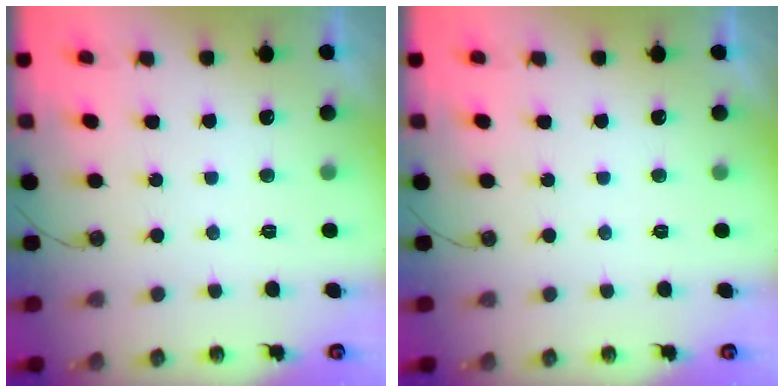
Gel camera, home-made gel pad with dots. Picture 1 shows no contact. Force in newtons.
{"total": 0.0}